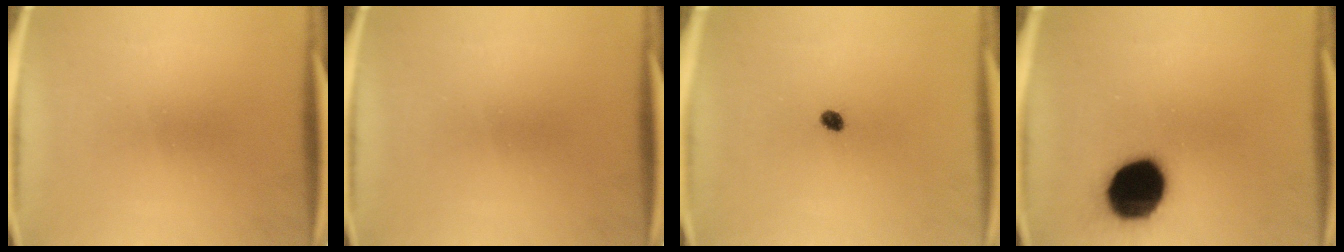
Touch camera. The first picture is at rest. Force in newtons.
{"total": 0.0}
{"total": 1.7}
{"total": 18.7}